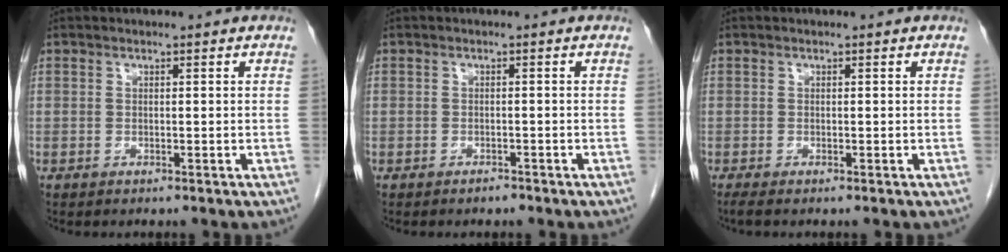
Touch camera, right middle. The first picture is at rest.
{"total": 0.8, "force": [-0.7, 0.3, 0.2], "torque": [-0.006, 0.000, -0.010]}
{"total": 0.7, "force": [-0.5, -0.1, 0.4], "torque": [-0.011, -0.001, -0.008]}